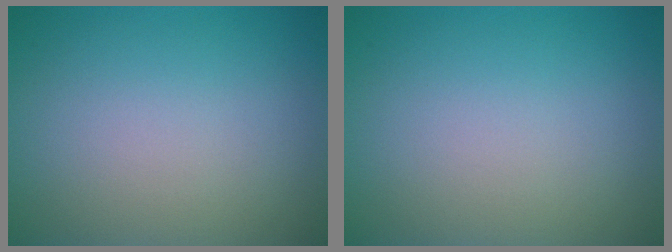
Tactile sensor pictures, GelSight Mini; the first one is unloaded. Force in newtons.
{"total": 0.0}